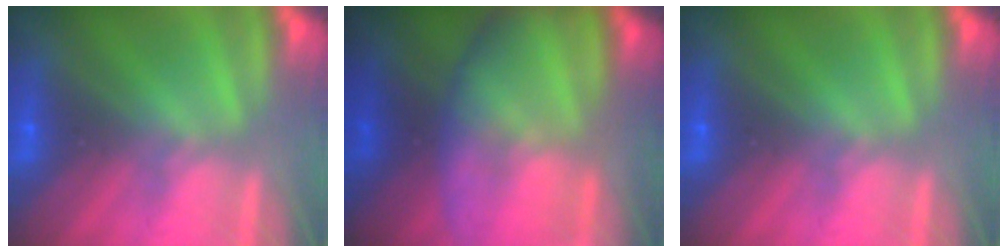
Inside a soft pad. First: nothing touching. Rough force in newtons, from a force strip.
{"total": 5.7}
{"total": 0.0}